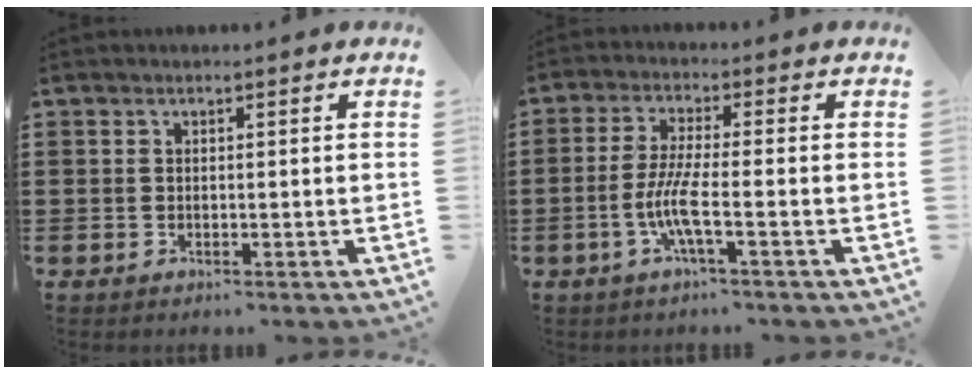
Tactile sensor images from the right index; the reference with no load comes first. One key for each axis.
{"total": 6.1, "fx": -2.1, "fy": 0.6, "fz": 5.7, "tx": -0.134, "ty": -0.016, "tz": -0.050}